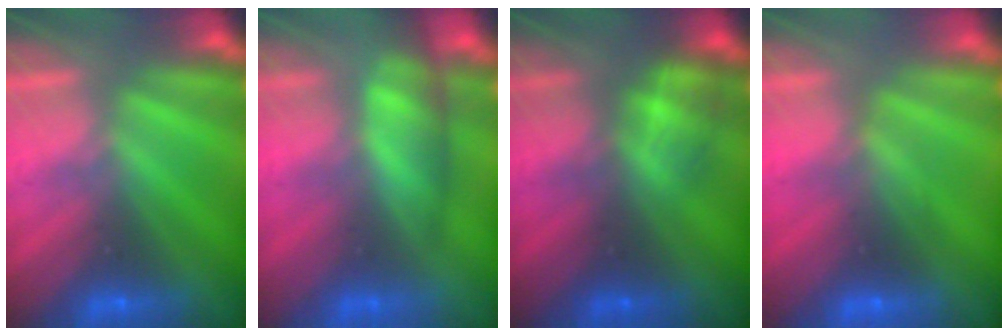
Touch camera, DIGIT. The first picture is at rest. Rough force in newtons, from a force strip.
{"total": 5.0}
{"total": 2.3}
{"total": 2.7}